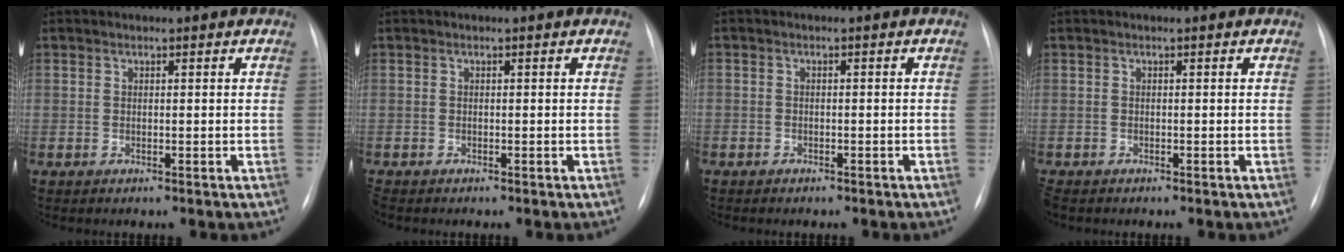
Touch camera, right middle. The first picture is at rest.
{"total": 0.7, "force": [-0.6, 0.2, 0.2], "torque": [-0.004, -0.001, -0.010]}
{"total": 1.5, "force": [-1.1, 1.0, 0.3], "torque": [-0.007, 0.003, -0.013]}
{"total": 1.7, "force": [-1.4, 0.8, 0.6], "torque": [-0.013, -0.003, -0.019]}